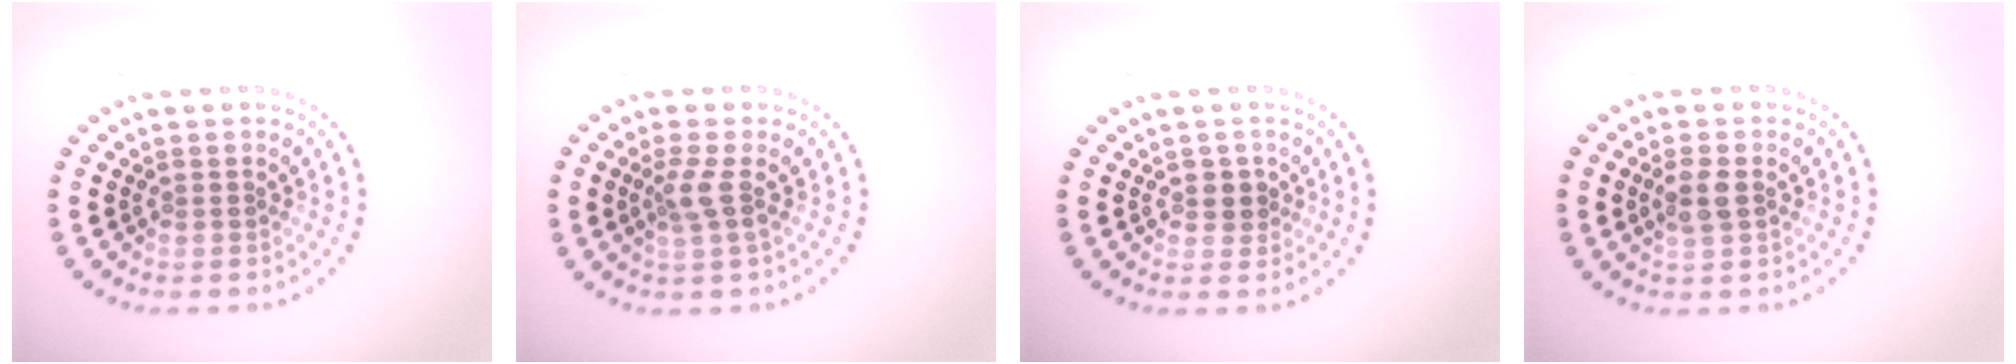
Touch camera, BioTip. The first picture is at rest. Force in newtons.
{"total": 1.9, "press": 1.4, "slide": 1.3}
{"total": 1.4, "press": 1.3, "slide": 0.7}
{"total": 1.9, "press": 1.9, "slide": 0.3}